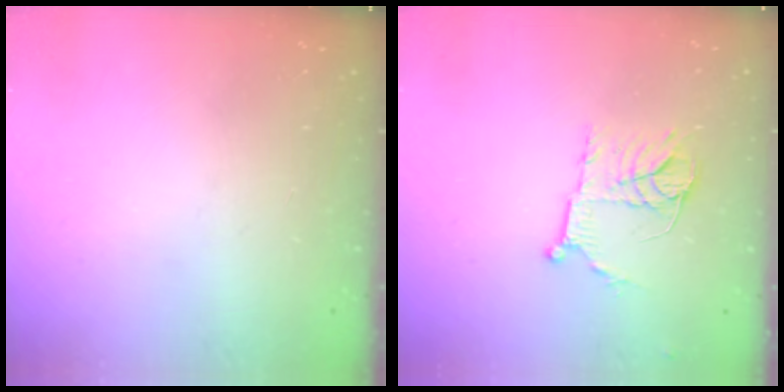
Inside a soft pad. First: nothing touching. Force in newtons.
{"total": 11.2, "press": 11.1, "slide": 0.7}